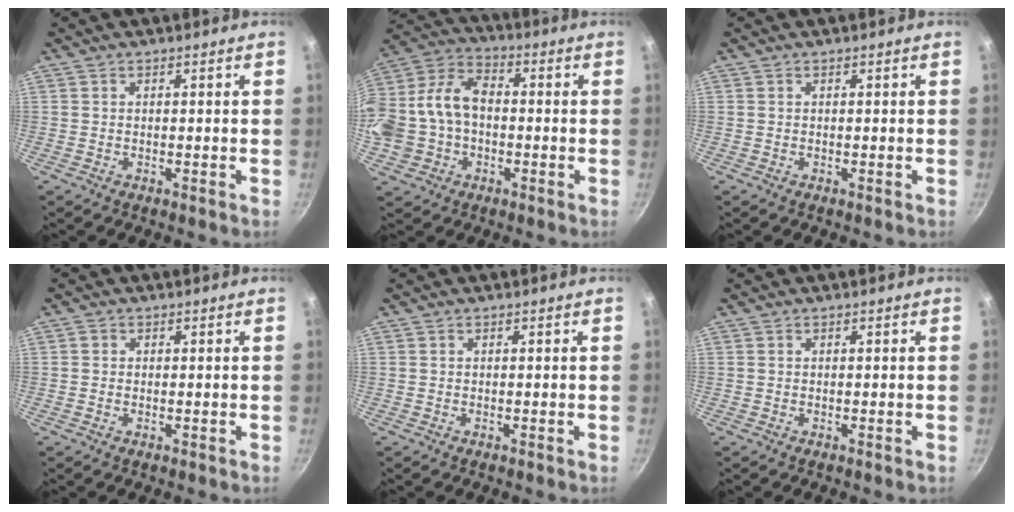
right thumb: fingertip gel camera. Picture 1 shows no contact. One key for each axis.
{"total": 17.6, "fx": -1.4, "fy": 12.9, "fz": 11.8, "tx": -0.242, "ty": 0.051, "tz": -0.031}
{"total": 0.0}
{"total": 0.6, "fx": 0.0, "fy": 0.5, "fz": 0.2, "tx": -0.004, "ty": 0.001, "tz": -0.002}
{"total": 0.0}
{"total": 0.0}